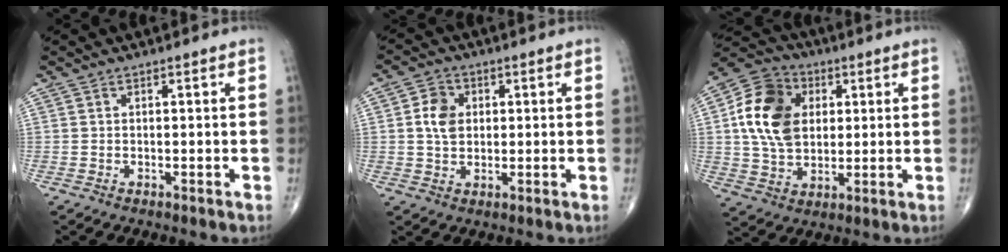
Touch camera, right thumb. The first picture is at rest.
{"total": 5.5, "force": [0.8, 4.3, 3.4], "torque": [-0.050, -0.001, 0.011]}
{"total": 14.9, "force": [2.7, 11.0, 9.7], "torque": [-0.160, 0.005, 0.042]}